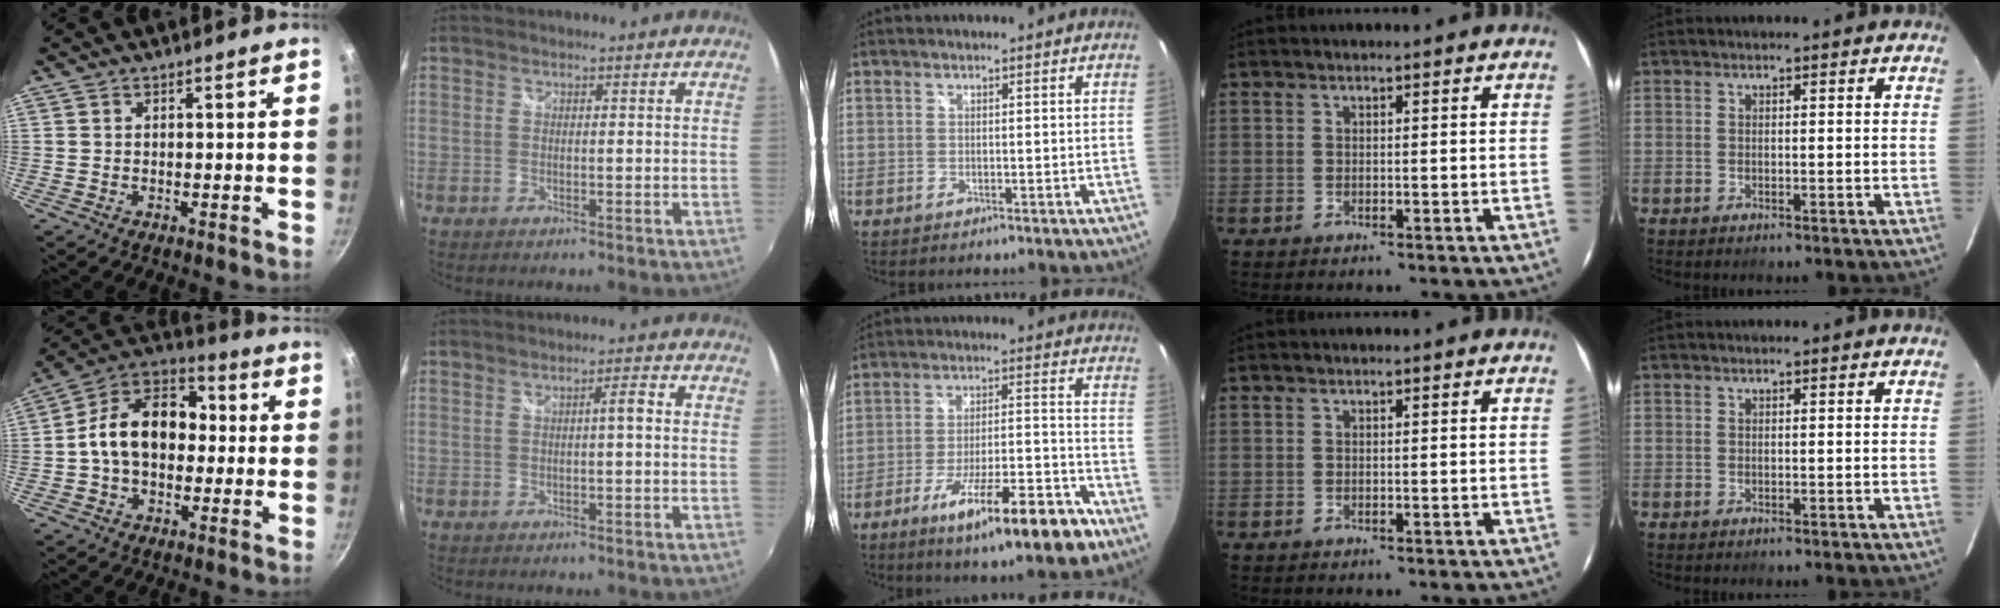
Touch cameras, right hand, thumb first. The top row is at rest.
{"thumb": {"total": 16.2, "force": [-0.3, 11.5, 11.4], "torque": [-0.150, 0.045, -0.027]}, "index": {"total": 2.2, "force": [0.0, 0.3, 2.2], "torque": [-0.034, 0.007, -0.001]}, "middle": {"total": 16.3, "force": [-10.4, 3.0, 12.3], "torque": [-0.208, -0.025, -0.157]}}